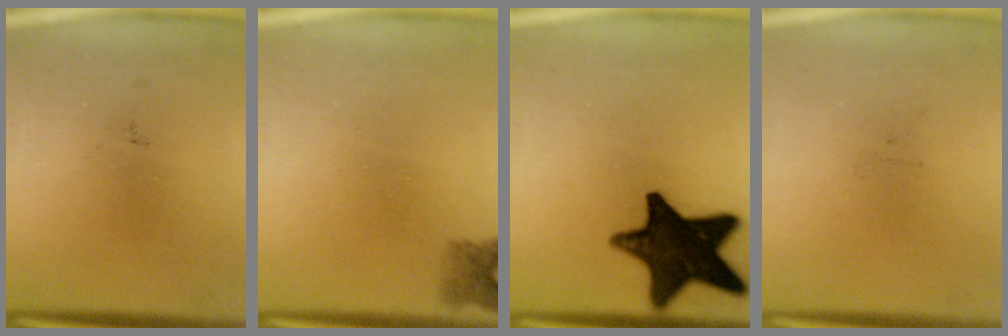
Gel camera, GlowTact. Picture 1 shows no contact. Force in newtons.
{"total": 2.3}
{"total": 17.0}
{"total": 0.0}